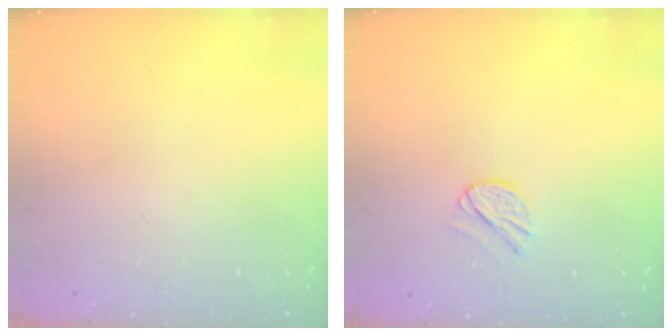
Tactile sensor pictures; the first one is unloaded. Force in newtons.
{"total": 5.9, "press": 5.8, "slide": 0.6}